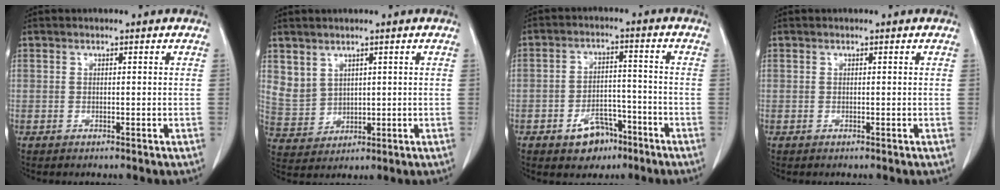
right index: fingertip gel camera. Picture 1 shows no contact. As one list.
[{"total": 6.0, "force": [3.2, 4.8, 1.4], "torque": [-0.035, 0.007, 0.085]}, {"total": 6.7, "force": [-4.1, 4.0, 3.5], "torque": [-0.059, 0.011, -0.061]}, {"total": 0.0}]